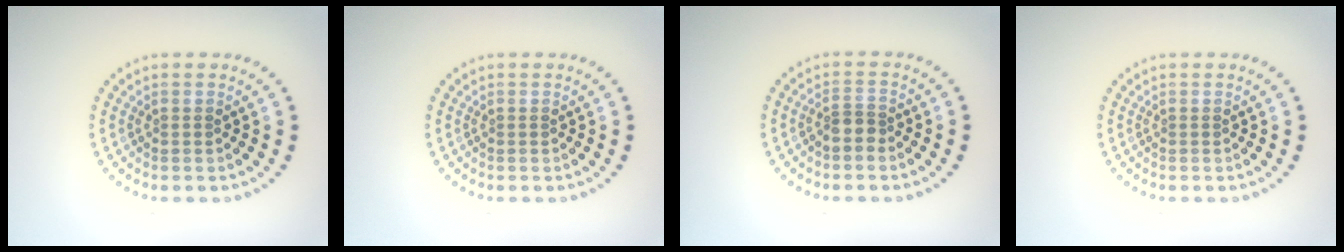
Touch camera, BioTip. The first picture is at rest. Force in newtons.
{"total": 0.0}
{"total": 1.8, "press": 1.5, "slide": 1.0}
{"total": 0.0}